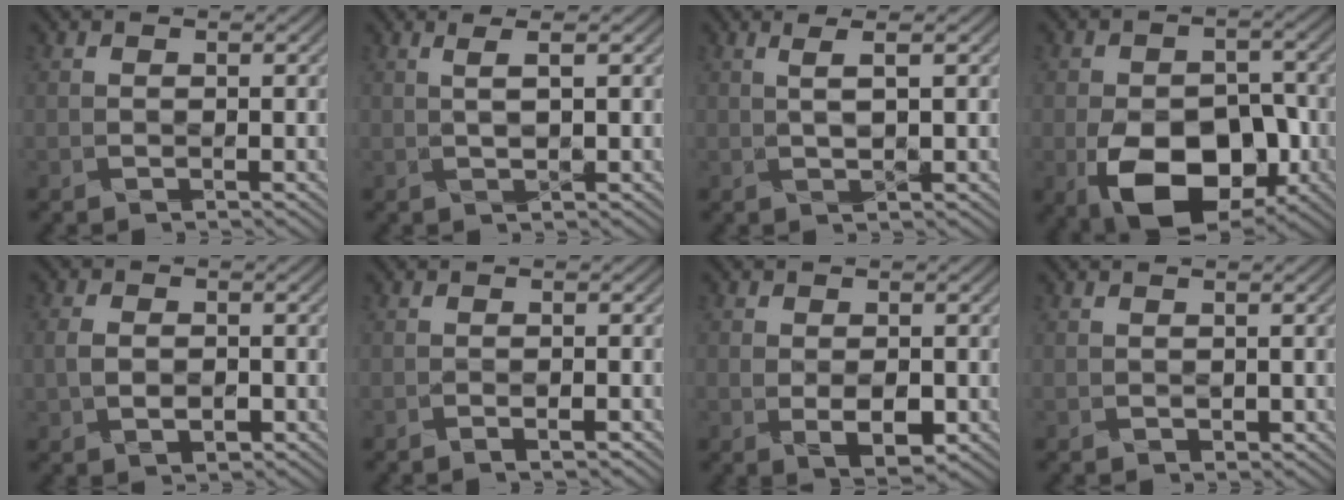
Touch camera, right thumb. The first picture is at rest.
{"total": 1.5, "force": [0.4, -1.0, 1.1], "torque": [-0.041, 0.001, 0.023]}
{"total": 1.8, "force": [0.5, -1.0, 1.4], "torque": [-0.047, 0.001, 0.026]}
{"total": 13.4, "force": [-5.2, 7.8, 9.6], "torque": [-0.182, -0.026, -0.081]}
{"total": 3.2, "force": [-0.7, 1.8, 2.5], "torque": [-0.068, -0.002, -0.001]}
{"total": 1.7, "force": [-1.2, 0.2, 1.1], "torque": [-0.011, 0.000, -0.015]}
{"total": 4.3, "force": [-1.0, 2.6, 3.3], "torque": [-0.065, -0.009, -0.008]}
{"total": 0.9, "force": [0.1, 0.9, 0.3], "torque": [-0.012, 0.000, 0.007]}